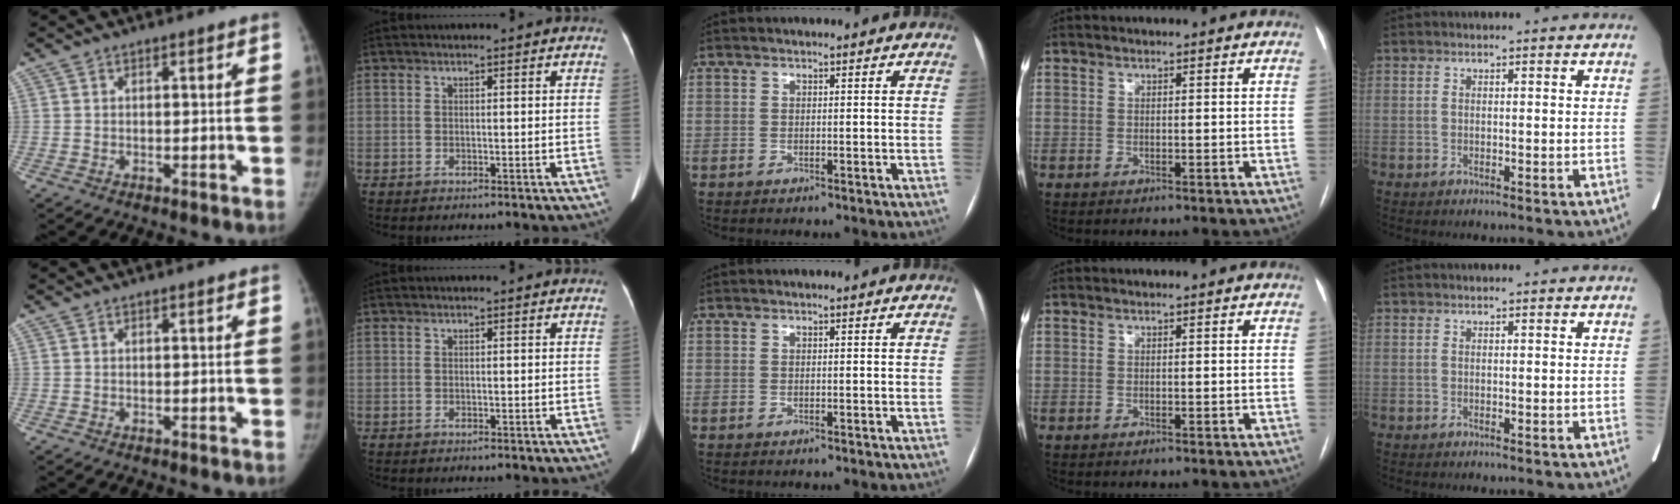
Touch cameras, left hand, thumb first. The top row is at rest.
{}